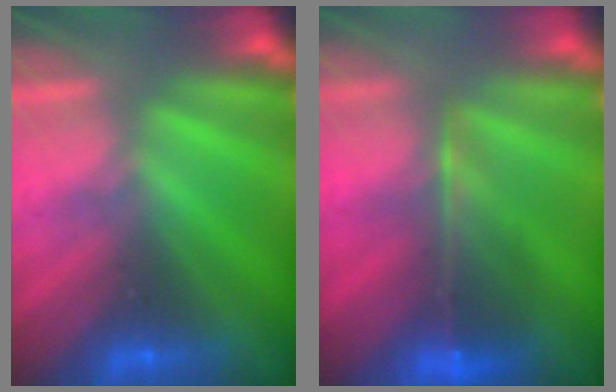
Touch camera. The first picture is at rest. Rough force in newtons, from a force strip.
{"total": 5.8}